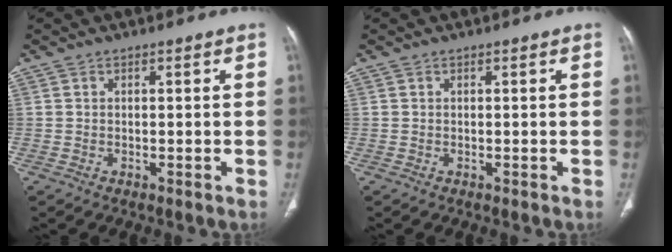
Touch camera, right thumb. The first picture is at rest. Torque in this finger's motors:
{"motor_torque": [0.00, 0.00, 0.00, 0.00, 0.00]}